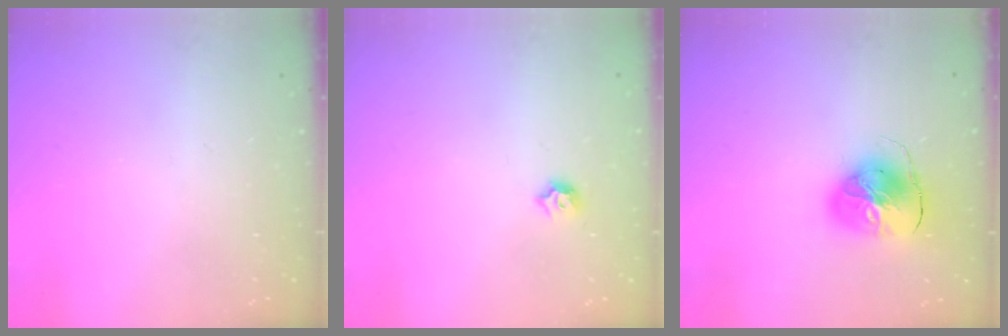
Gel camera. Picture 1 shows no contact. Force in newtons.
{"total": 3.8, "press": 3.8, "slide": 0.8}
{"total": 11.3, "press": 11.2, "slide": 1.4}